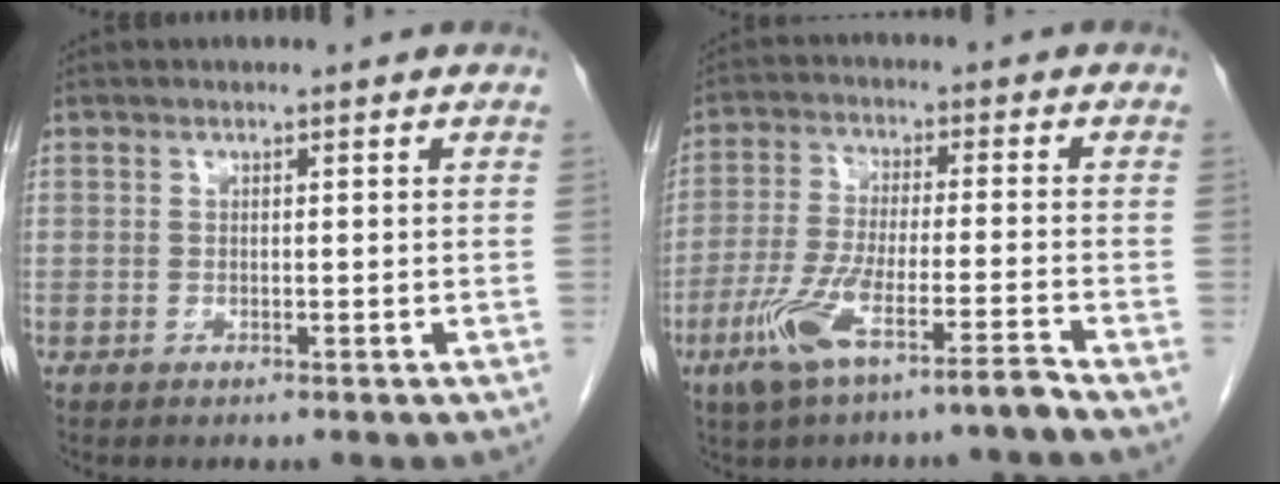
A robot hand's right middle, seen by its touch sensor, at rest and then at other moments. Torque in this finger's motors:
{"motor_torque": [0.26, -0.66, 0.16, 0.06]}